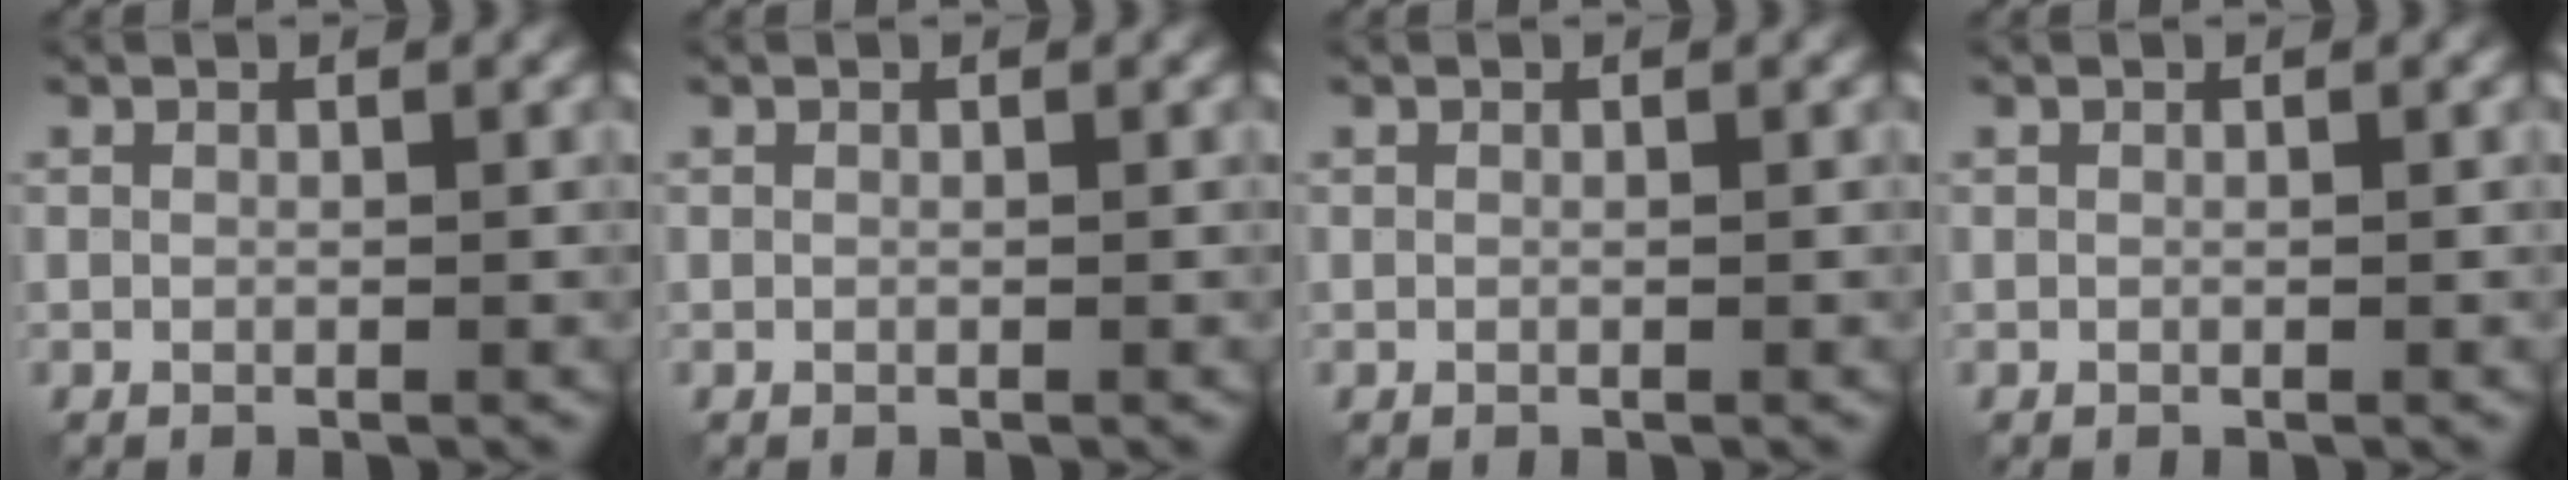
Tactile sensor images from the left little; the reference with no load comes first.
{"total": 0.0}
{"total": 0.0}
{"total": 0.0}